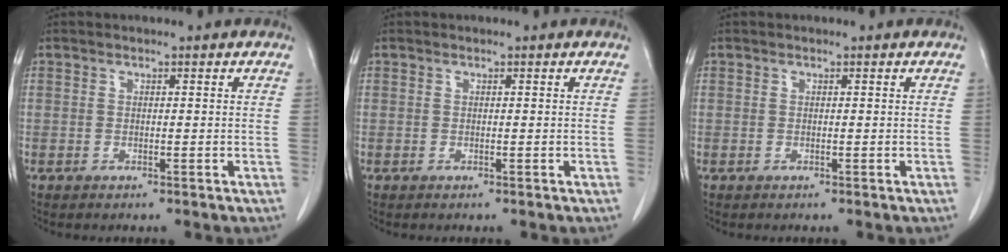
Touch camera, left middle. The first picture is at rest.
{"total": 0.0}
{"total": 0.0}